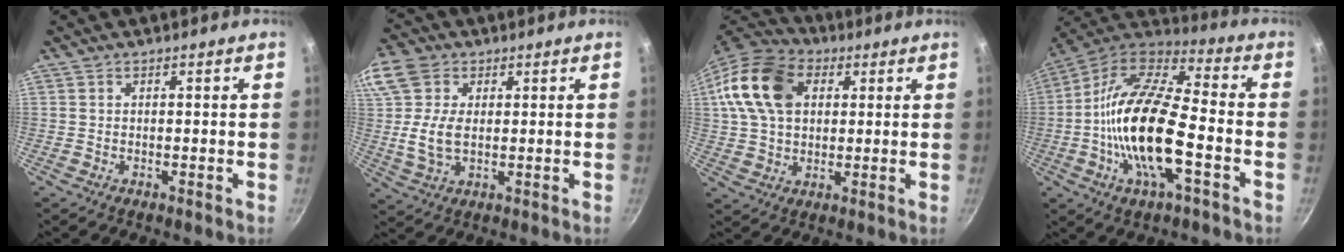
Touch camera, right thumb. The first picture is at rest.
{"total": 12.4, "force": [2.1, 8.6, 8.8], "torque": [-0.178, -0.001, 0.030]}
{"total": 16.1, "force": [4.4, 11.3, 10.6], "torque": [-0.187, 0.012, 0.067]}
{"total": 21.5, "force": [-4.6, 8.4, 19.3], "torque": [-0.366, 0.034, -0.107]}